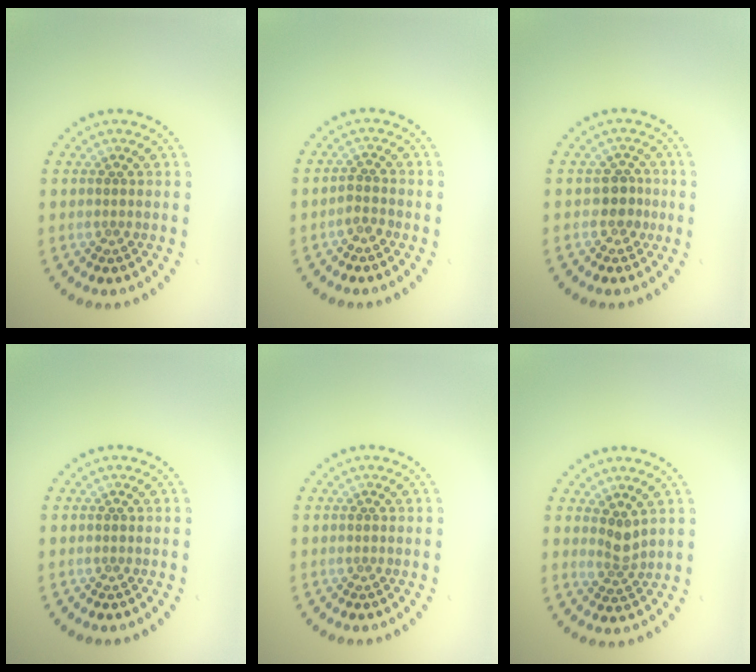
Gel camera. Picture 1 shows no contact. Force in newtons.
{"total": 1.4, "press": 1.1, "slide": 0.9}
{"total": 1.9, "press": 1.6, "slide": 1.1}
{"total": 0.0}
{"total": 0.0}
{"total": 2.0, "press": 1.5, "slide": 1.3}